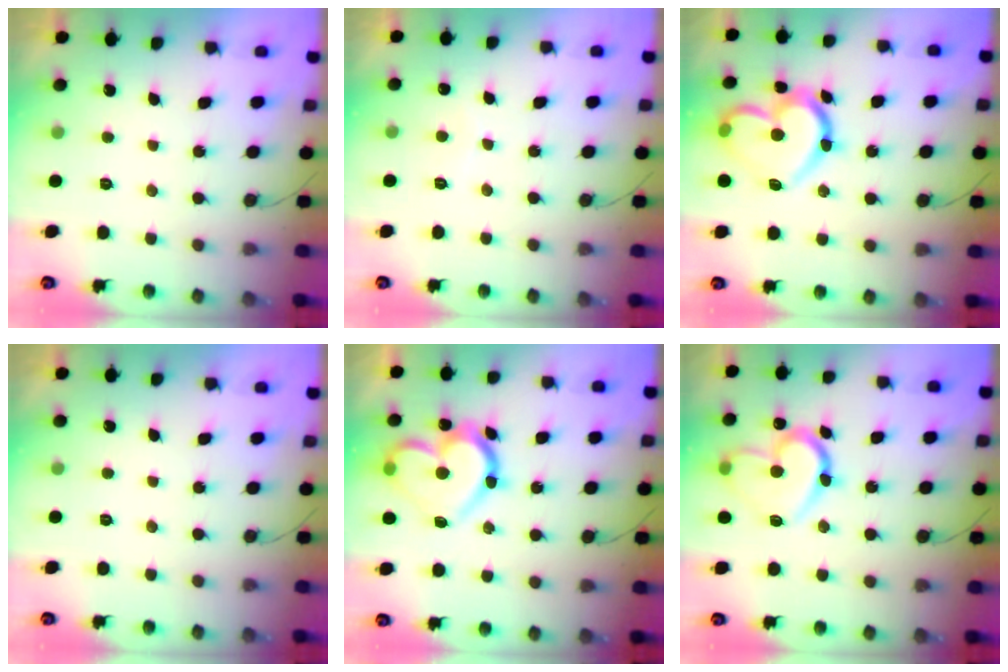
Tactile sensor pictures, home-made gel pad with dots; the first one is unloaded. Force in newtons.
{"total": 3.4, "press": 3.4, "slide": 0.2}
{"total": 18.6, "press": 18.6, "slide": 1.5}
{"total": 0.0}
{"total": 17.6, "press": 17.5, "slide": 1.2}
{"total": 15.6, "press": 15.5, "slide": 1.4}